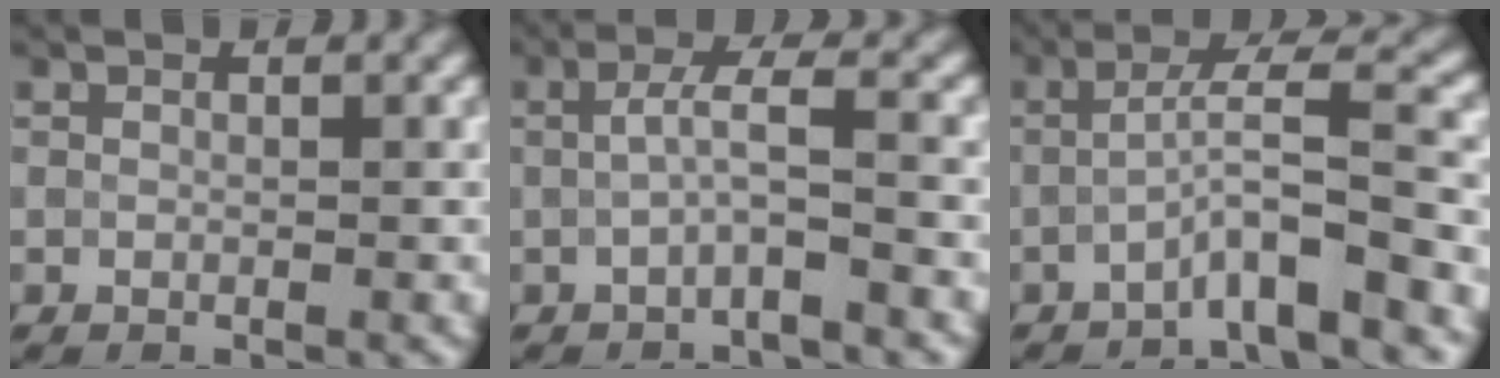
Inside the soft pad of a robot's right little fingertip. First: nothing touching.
{"total": 2.9, "force": [-0.4, 0.3, 2.8], "torque": [-0.053, 0.002, -0.011]}
{"total": 5.4, "force": [-2.3, 0.6, 4.8], "torque": [-0.072, 0.020, -0.049]}